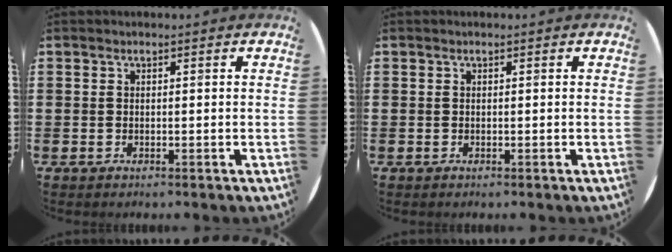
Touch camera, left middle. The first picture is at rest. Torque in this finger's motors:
{"motor_torque": [0.00, 0.00, 0.00, 0.00]}